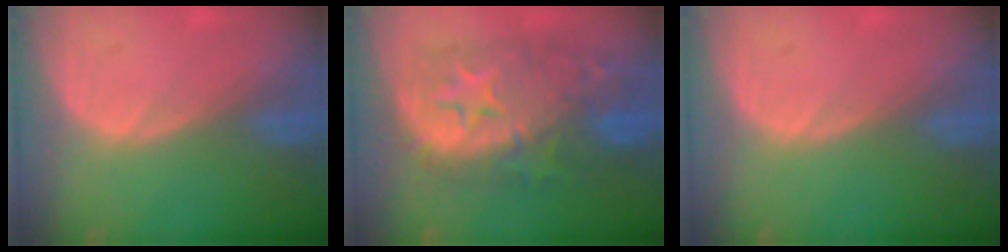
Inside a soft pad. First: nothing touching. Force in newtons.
{"total": 11.9, "press": 11.9, "slide": 1.0}
{"total": 0.0}